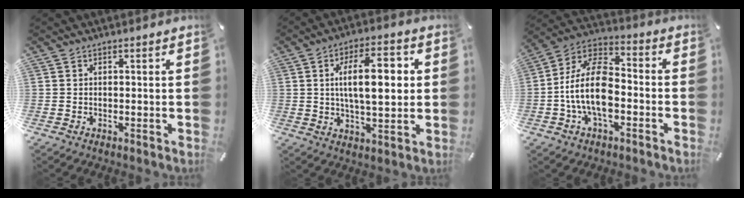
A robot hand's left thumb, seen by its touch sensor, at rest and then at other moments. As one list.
[{"total": 13.8, "force": [2.5, 6.1, 12.2], "torque": [-0.195, 0.005, 0.033]}, {"total": 14.8, "force": [-3.7, 8.5, 11.6], "torque": [-0.246, 0.018, -0.069]}]